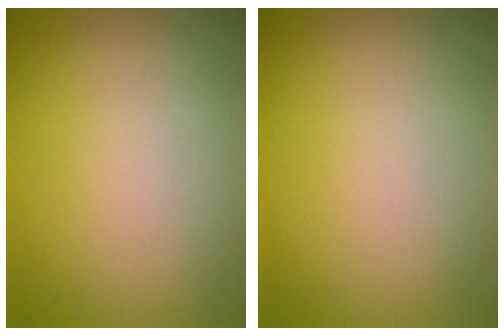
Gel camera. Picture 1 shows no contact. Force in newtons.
{"total": 0.0}